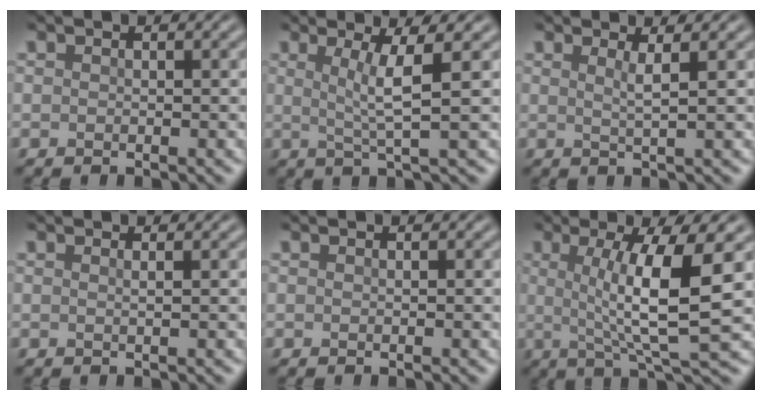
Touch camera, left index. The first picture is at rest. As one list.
[{"total": 3.6, "force": [0.9, 0.5, 3.5], "torque": [-0.062, -0.003, 0.020]}, {"total": 1.7, "force": [0.7, 0.4, 1.6], "torque": [-0.024, -0.002, 0.006]}, {"total": 1.0, "force": [0.4, 0.4, 0.8], "torque": [-0.003, -0.002, -0.002]}, {"total": 0.0}, {"total": 8.1, "force": [1.0, 1.6, 7.9], "torque": [-0.114, -0.005, 0.017]}]